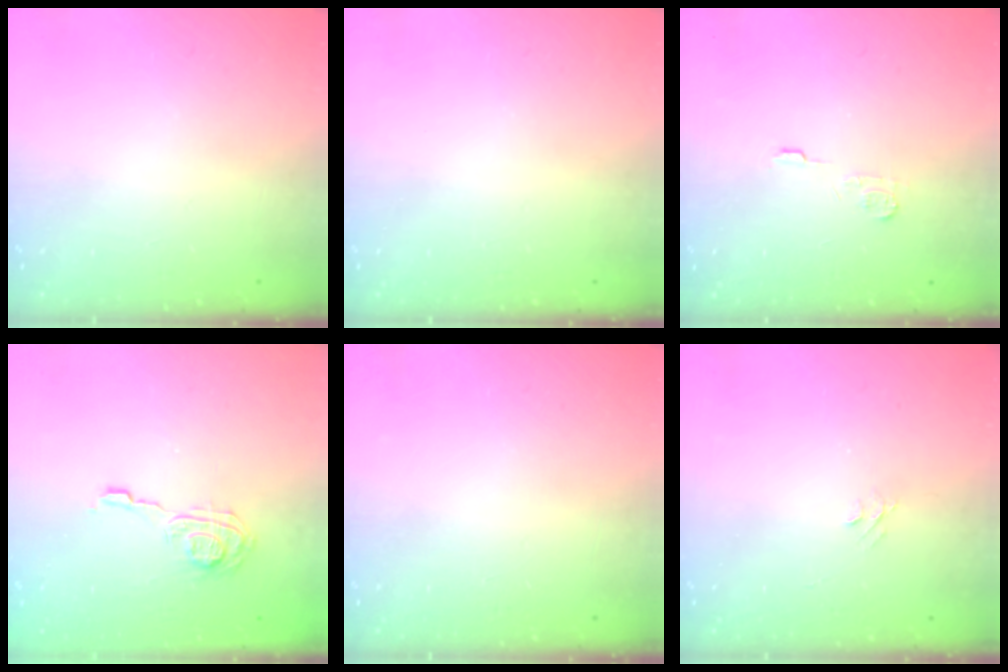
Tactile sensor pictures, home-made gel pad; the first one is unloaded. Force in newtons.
{"total": 0.0}
{"total": 5.0, "press": 4.9, "slide": 0.7}
{"total": 9.6, "press": 9.5, "slide": 1.2}
{"total": 0.0}
{"total": 3.6, "press": 3.6, "slide": 0.3}